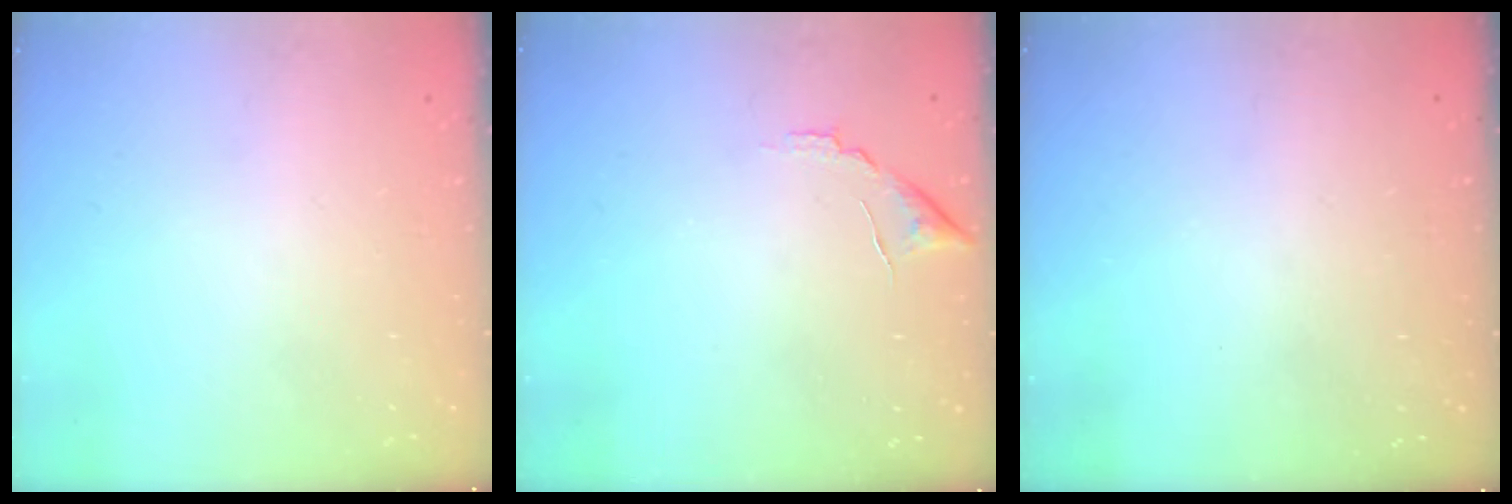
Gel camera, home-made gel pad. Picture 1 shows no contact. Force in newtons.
{"total": 7.7, "press": 7.7, "slide": 0.3}
{"total": 3.1, "press": 2.9, "slide": 1.1}